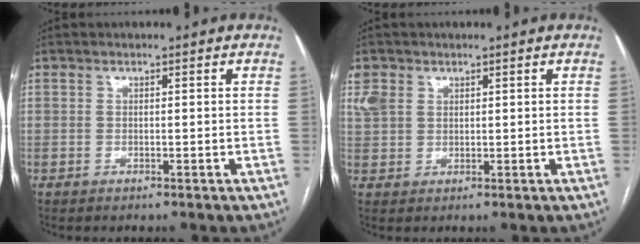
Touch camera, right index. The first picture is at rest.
{"total": 3.4, "force": [1.7, 2.6, 1.2], "torque": [-0.040, 0.013, 0.044]}